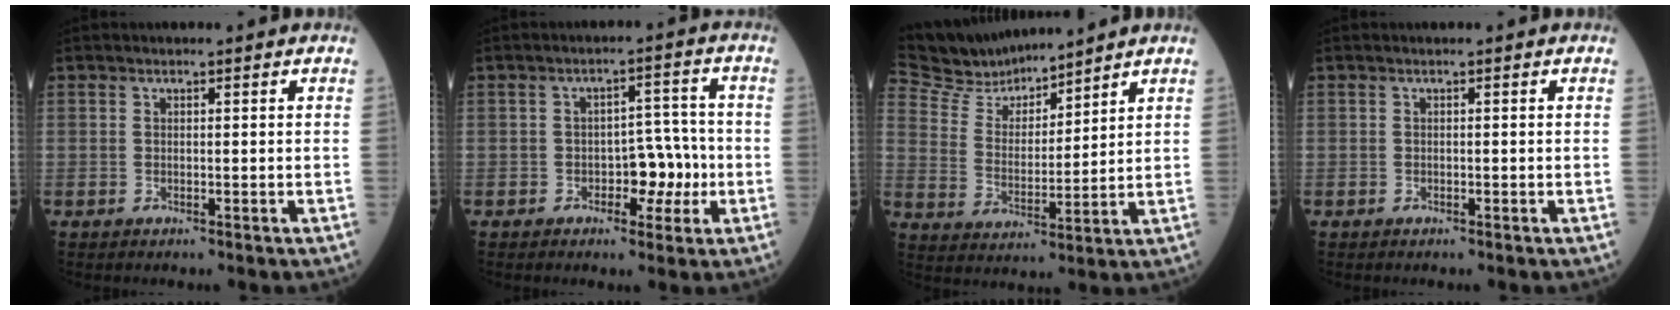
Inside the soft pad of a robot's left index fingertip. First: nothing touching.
{"total": 5.3, "force": [-1.8, 2.9, 4.0], "torque": [-0.053, 0.014, -0.027]}
{"total": 10.9, "force": [10.6, 1.5, 1.9], "torque": [-0.054, 0.009, 0.217]}
{"total": 0.0}